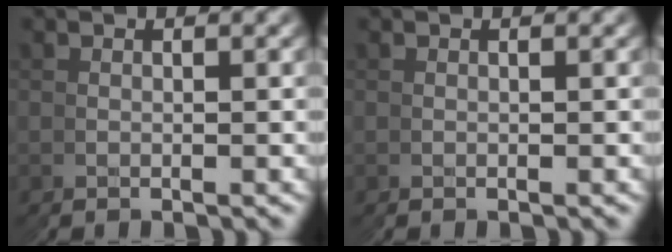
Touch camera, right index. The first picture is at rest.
{"total": 0.0}